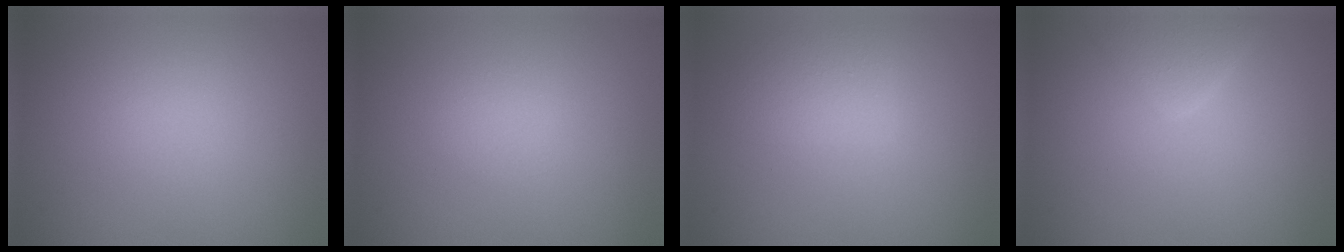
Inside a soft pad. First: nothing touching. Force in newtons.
{"total": 0.8, "press": 0.8, "slide": 0.1}
{"total": 2.3, "press": 2.3, "slide": 0.1}
{"total": 2.2, "press": 2.2, "slide": 0.1}